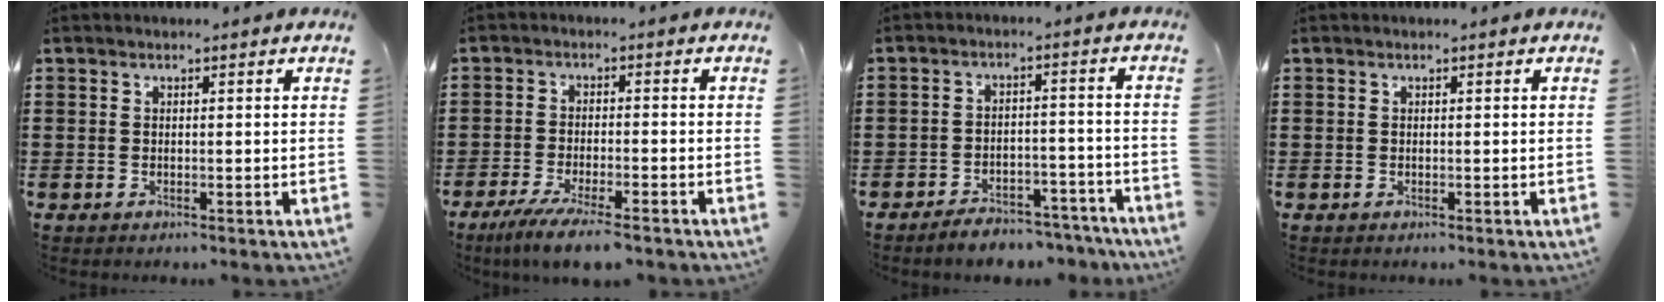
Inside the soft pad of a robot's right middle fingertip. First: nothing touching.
{"total": 5.1, "force": [-4.2, 0.0, 2.8], "torque": [-0.060, -0.018, -0.078]}
{"total": 4.3, "force": [-4.3, 0.6, 0.5], "torque": [-0.010, 0.009, -0.087]}
{"total": 0.0}